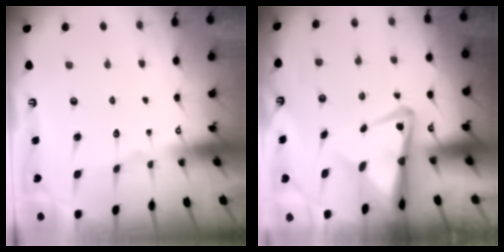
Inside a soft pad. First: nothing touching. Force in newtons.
{"total": 7.7, "press": 7.6, "slide": 1.3}